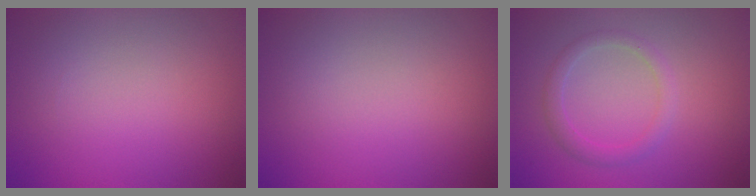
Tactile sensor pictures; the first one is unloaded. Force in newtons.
{"total": 0.0}
{"total": 1.8, "press": 1.8, "slide": 0.0}